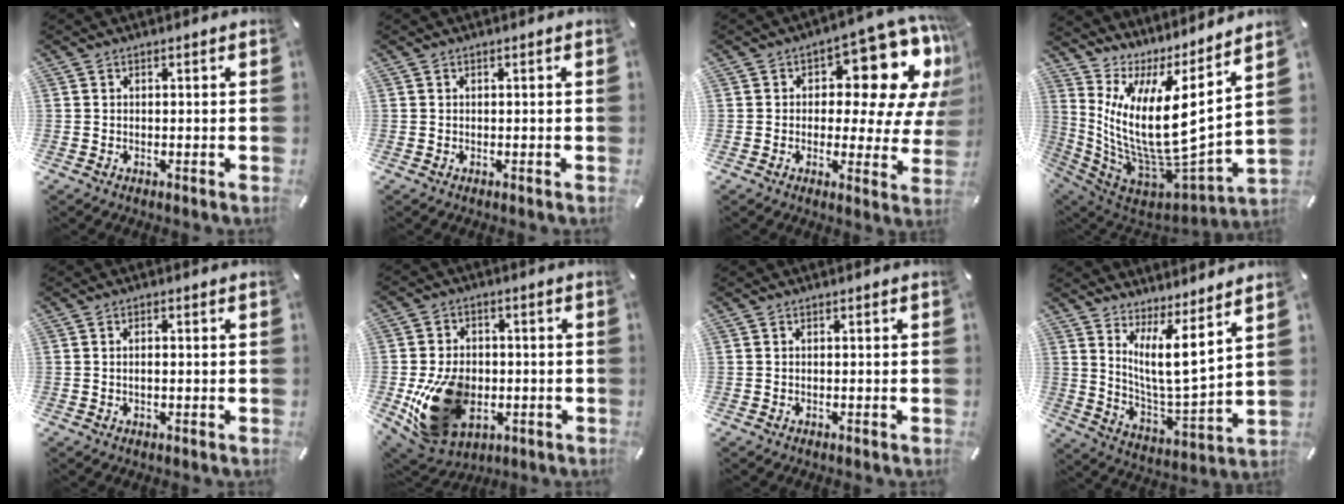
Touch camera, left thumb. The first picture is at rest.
{"total": 0.0}
{"total": 15.3, "force": [7.3, 7.7, 11.1], "torque": [-0.129, -0.068, 0.115]}
{"total": 16.3, "force": [2.4, 6.0, 15.0], "torque": [-0.317, -0.083, 0.036]}
{"total": 1.6, "force": [-0.1, 0.6, 1.5], "torque": [-0.028, 0.001, -0.002]}
{"total": 17.4, "force": [-3.6, 13.0, 11.0], "torque": [-0.212, 0.009, -0.053]}
{"total": 0.0}
{"total": 10.8, "force": [6.9, 1.7, 8.1], "torque": [-0.144, -0.061, 0.119]}